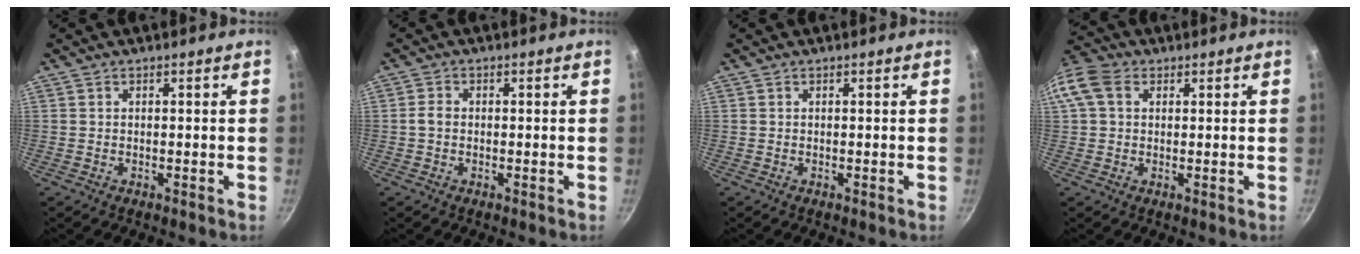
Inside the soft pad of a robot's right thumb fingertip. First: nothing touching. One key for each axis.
{"total": 1.9, "fx": -0.2, "fy": 1.5, "fz": 1.2, "tx": -0.022, "ty": 0.008, "tz": -0.007}
{"total": 0.0}
{"total": 10.2, "fx": 2.8, "fy": 7.7, "fz": 6.0, "tx": -0.128, "ty": 0.021, "tz": 0.038}